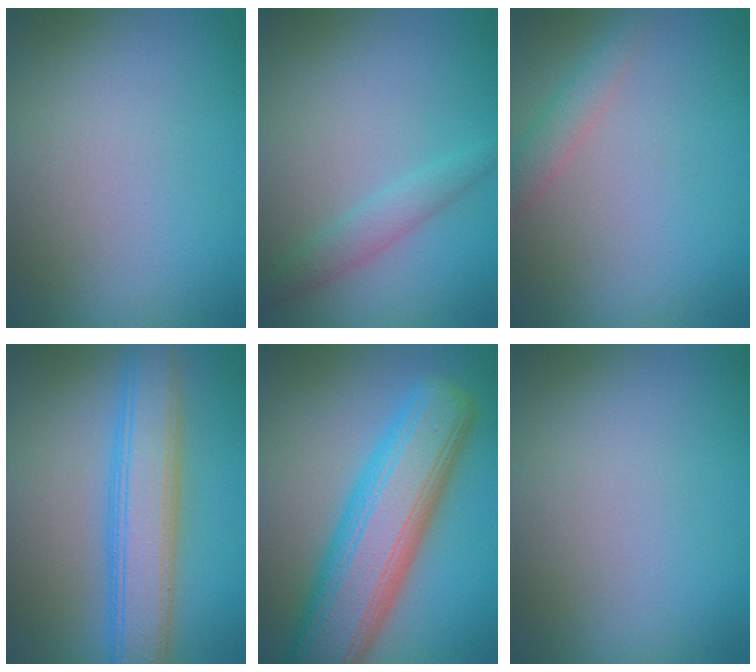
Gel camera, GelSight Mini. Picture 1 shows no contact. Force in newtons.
{"total": 1.8, "press": 1.8, "slide": 0.1}
{"total": 1.9, "press": 1.9, "slide": 0.0}
{"total": 6.3, "press": 6.2, "slide": 0.3}
{"total": 10.0, "press": 10.0, "slide": 0.4}
{"total": 0.0}